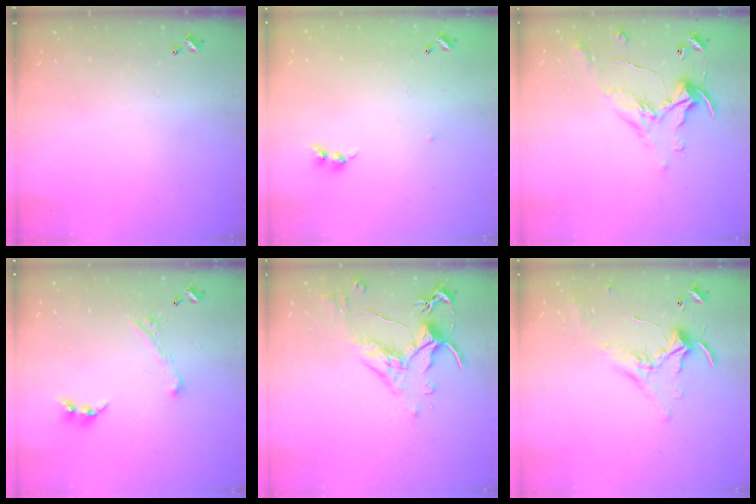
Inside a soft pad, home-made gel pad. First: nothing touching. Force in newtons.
{"total": 6.4, "press": 6.3, "slide": 0.6}
{"total": 1.1, "press": 0.8, "slide": 0.9}
{"total": 3.7, "press": 3.6, "slide": 0.7}
{"total": 2.5, "press": 2.1, "slide": 1.3}
{"total": 0.9, "press": 0.8, "slide": 0.4}